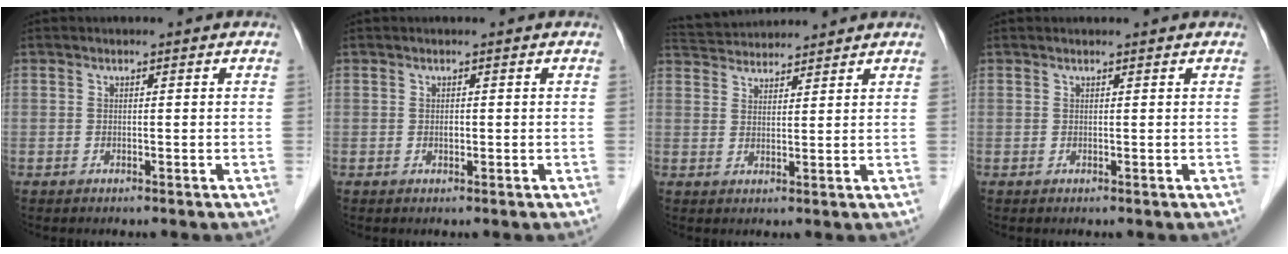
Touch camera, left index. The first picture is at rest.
{"total": 0.6, "force": [0.0, 0.4, 0.4], "torque": [-0.009, 0.001, 0.000]}
{"total": 8.0, "force": [7.8, 1.0, 1.5], "torque": [-0.035, 0.036, 0.130]}
{"total": 1.0, "force": [1.0, 0.1, 0.3], "torque": [-0.009, 0.011, 0.016]}